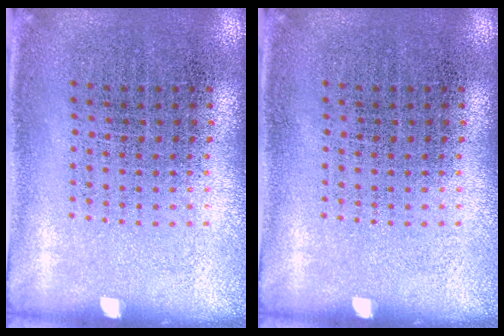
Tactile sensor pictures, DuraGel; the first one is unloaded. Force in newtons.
{"total": 0.0}